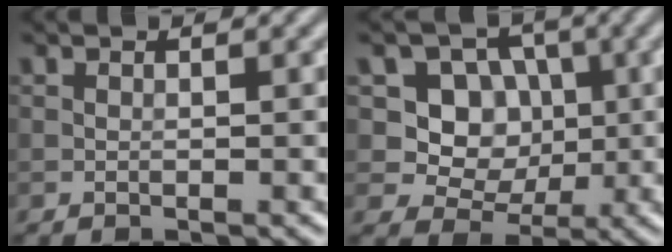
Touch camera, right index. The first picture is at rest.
{"total": 6.7, "force": [1.1, 6.0, 2.9], "torque": [-0.042, 0.006, 0.017]}